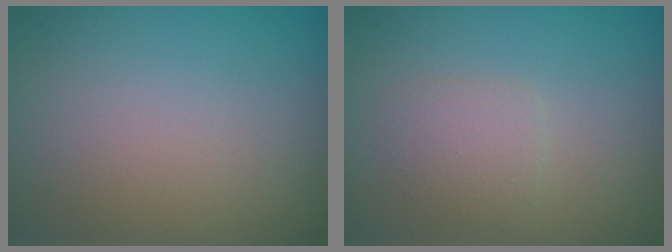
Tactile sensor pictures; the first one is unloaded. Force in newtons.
{"total": 1.9, "press": 1.9, "slide": 0.0}